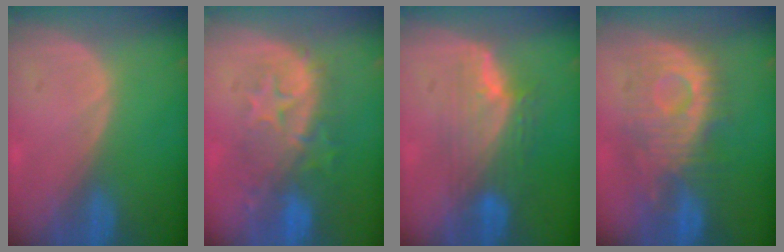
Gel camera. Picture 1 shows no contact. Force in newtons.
{"total": 9.3, "press": 8.9, "slide": 2.8}
{"total": 7.5, "press": 7.1, "slide": 2.6}
{"total": 10.2, "press": 9.9, "slide": 2.6}